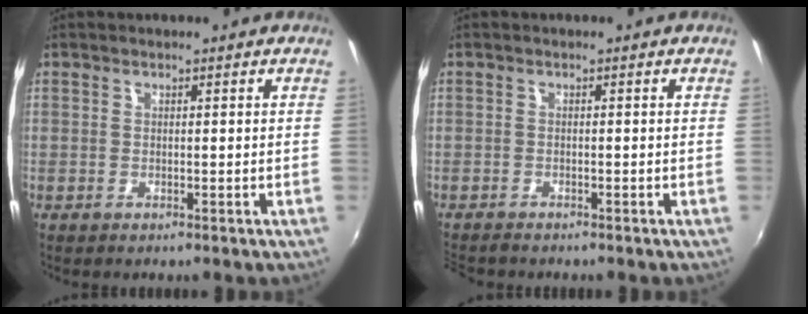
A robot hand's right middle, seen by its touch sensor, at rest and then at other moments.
{"total": 3.3, "force": [-3.1, 0.7, 0.9], "torque": [-0.029, -0.019, -0.058]}